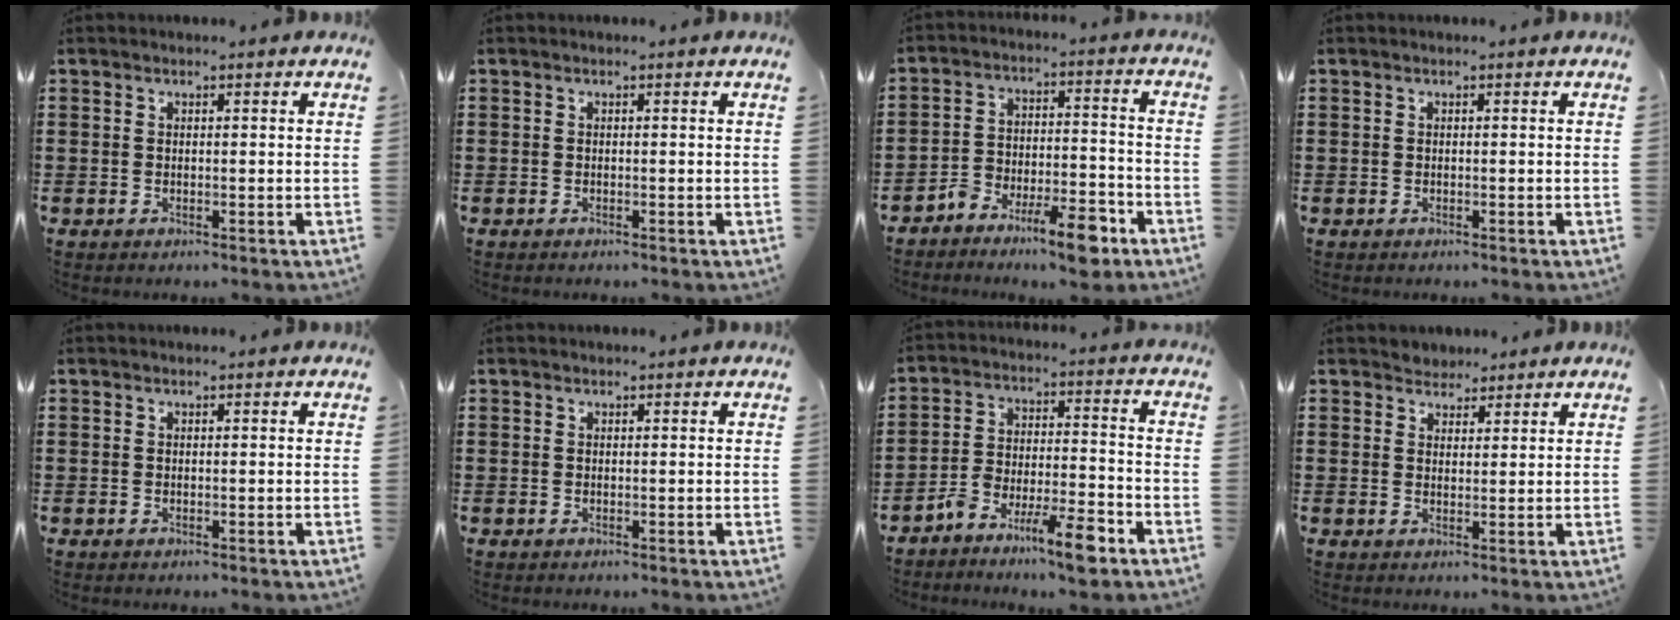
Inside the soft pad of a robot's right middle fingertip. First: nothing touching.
{"total": 0.0}
{"total": 8.4, "force": [-7.0, 2.1, 4.3], "torque": [-0.072, 0.019, -0.130]}
{"total": 0.0}
{"total": 0.0}
{"total": 0.0}
{"total": 8.2, "force": [-6.6, 1.4, 4.7], "torque": [-0.089, 0.007, -0.123]}
{"total": 2.5, "force": [2.3, 1.0, -0.6], "torque": [0.002, 0.004, 0.046]}